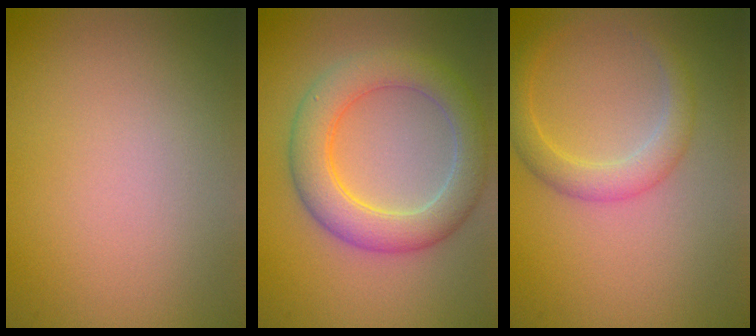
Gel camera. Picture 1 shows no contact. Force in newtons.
{"total": 5.7, "press": 5.7, "slide": 0.2}
{"total": 2.7, "press": 2.7, "slide": 0.1}